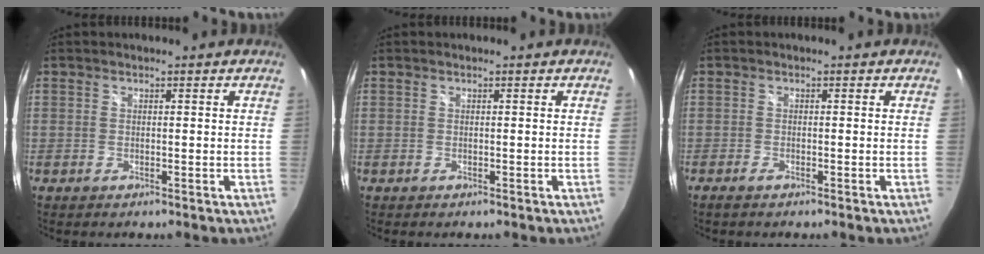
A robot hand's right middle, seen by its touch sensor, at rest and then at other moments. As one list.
[{"total": 0.0}, {"total": 1.3, "force": [-1.0, 0.3, 0.8], "torque": [-0.017, -0.004, -0.021]}]